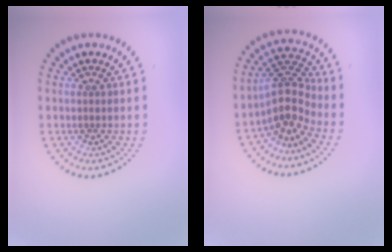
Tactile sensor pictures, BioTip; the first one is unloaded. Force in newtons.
{"total": 3.8, "press": 2.9, "slide": 2.4}